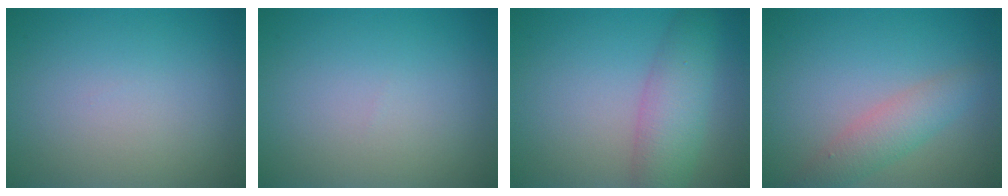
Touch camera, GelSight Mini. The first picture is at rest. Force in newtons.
{"total": 0.0}
{"total": 4.8, "press": 4.8, "slide": 0.1}
{"total": 3.0, "press": 3.0, "slide": 0.1}